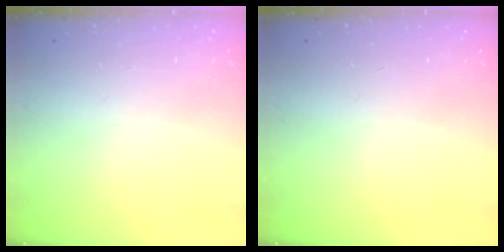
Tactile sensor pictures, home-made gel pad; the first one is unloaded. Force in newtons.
{"total": 0.0}